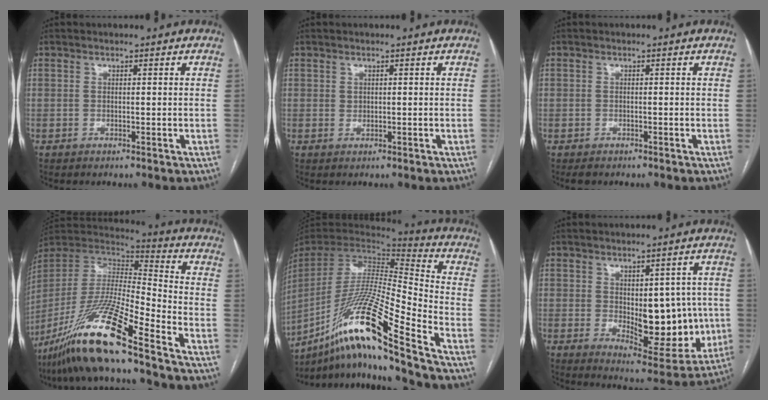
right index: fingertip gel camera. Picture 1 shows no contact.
{"total": 0.6, "force": [0.3, 0.4, 0.3], "torque": [-0.004, -0.002, 0.005]}
{"total": 1.6, "force": [-1.0, 1.2, 0.2], "torque": [-0.009, 0.002, -0.015]}
{"total": 19.5, "force": [-14.3, -0.4, 13.4], "torque": [-0.288, -0.031, -0.273]}
{"total": 23.8, "force": [-16.1, -1.0, 17.5], "torque": [-0.341, -0.033, -0.302]}
{"total": 12.9, "force": [-0.6, 5.9, 11.5], "torque": [-0.145, 0.000, 0.012]}